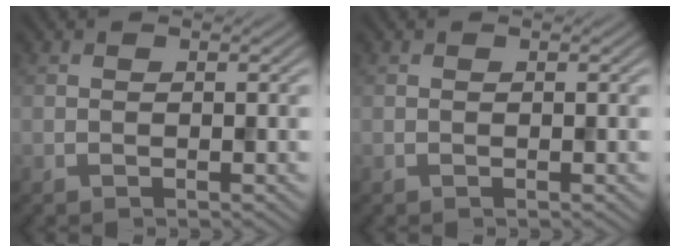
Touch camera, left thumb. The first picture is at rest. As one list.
[{"total": 0.0}]